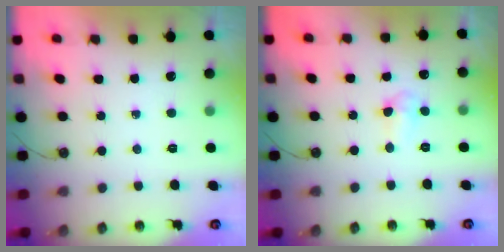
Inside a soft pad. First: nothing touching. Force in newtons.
{"total": 3.2, "press": 3.2, "slide": 0.5}